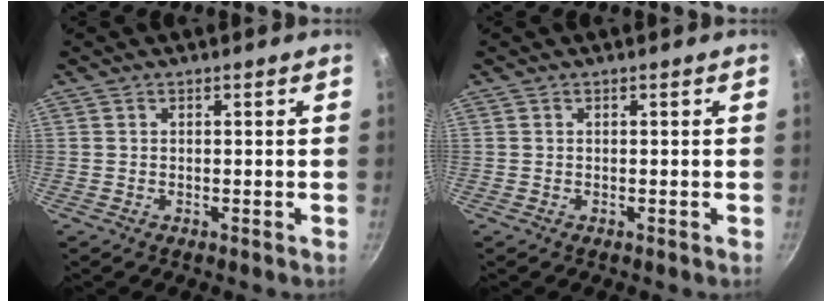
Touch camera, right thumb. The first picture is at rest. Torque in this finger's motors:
{"motor_torque": [0.00, 0.00, 0.00, 0.00, 0.00]}